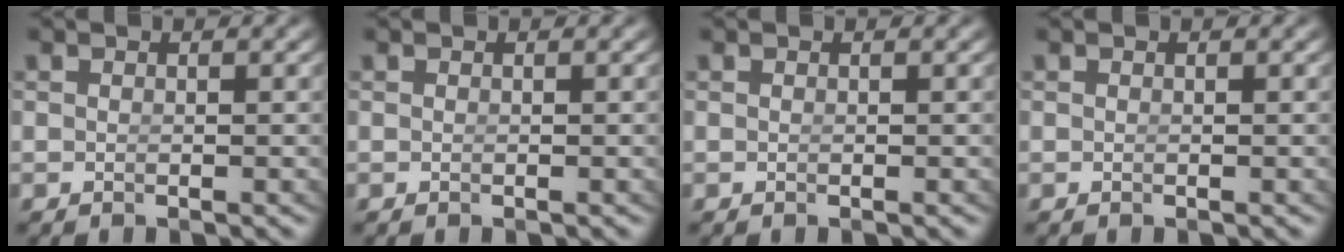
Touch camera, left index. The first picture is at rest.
{"total": 0.0}
{"total": 0.0}
{"total": 0.0}